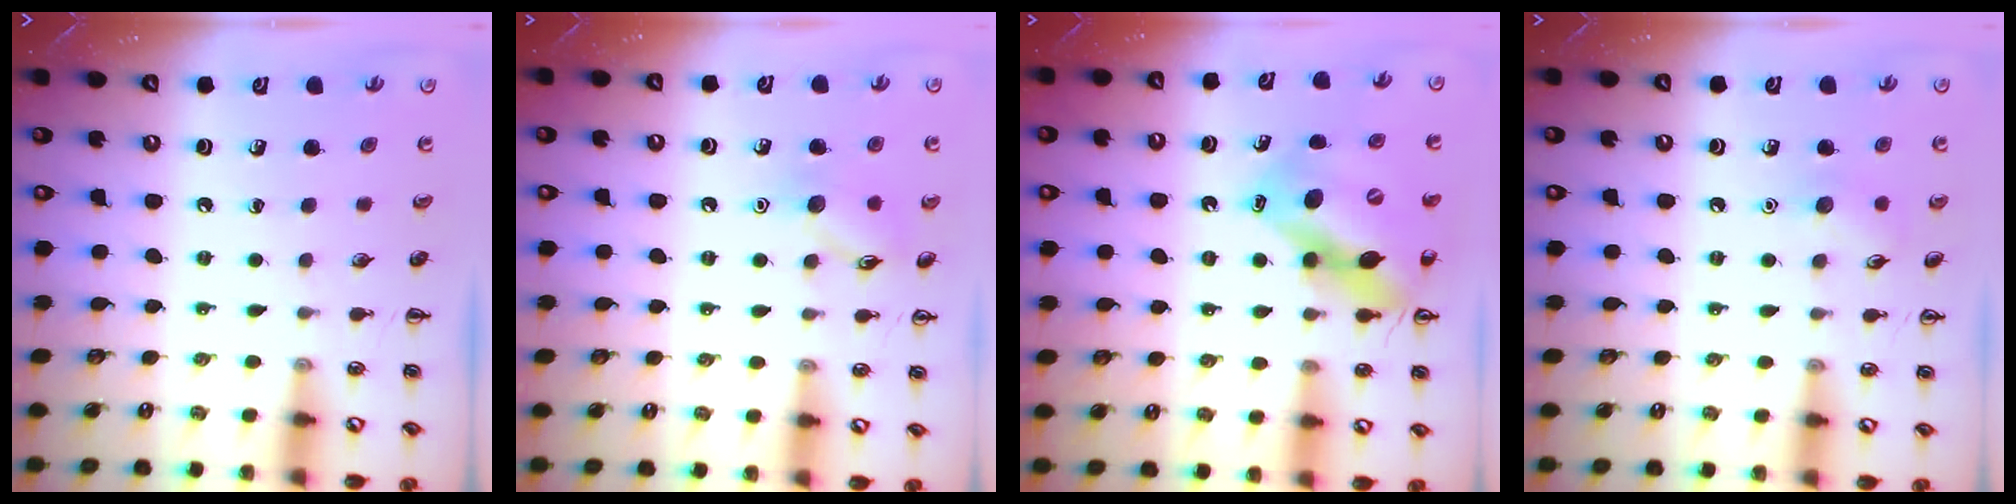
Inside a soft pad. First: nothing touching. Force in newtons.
{"total": 8.6, "press": 8.6, "slide": 0.9}
{"total": 14.2, "press": 13.4, "slide": 4.6}
{"total": 6.5, "press": 6.3, "slide": 1.7}